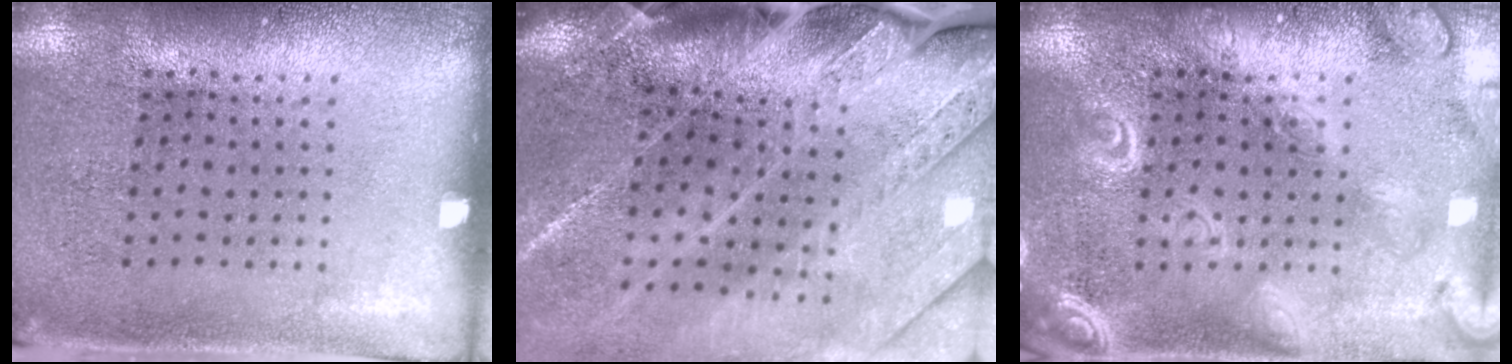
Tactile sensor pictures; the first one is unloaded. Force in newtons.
{"total": 3.9, "press": 3.2, "slide": 2.2}
{"total": 3.8, "press": 3.8, "slide": 0.5}